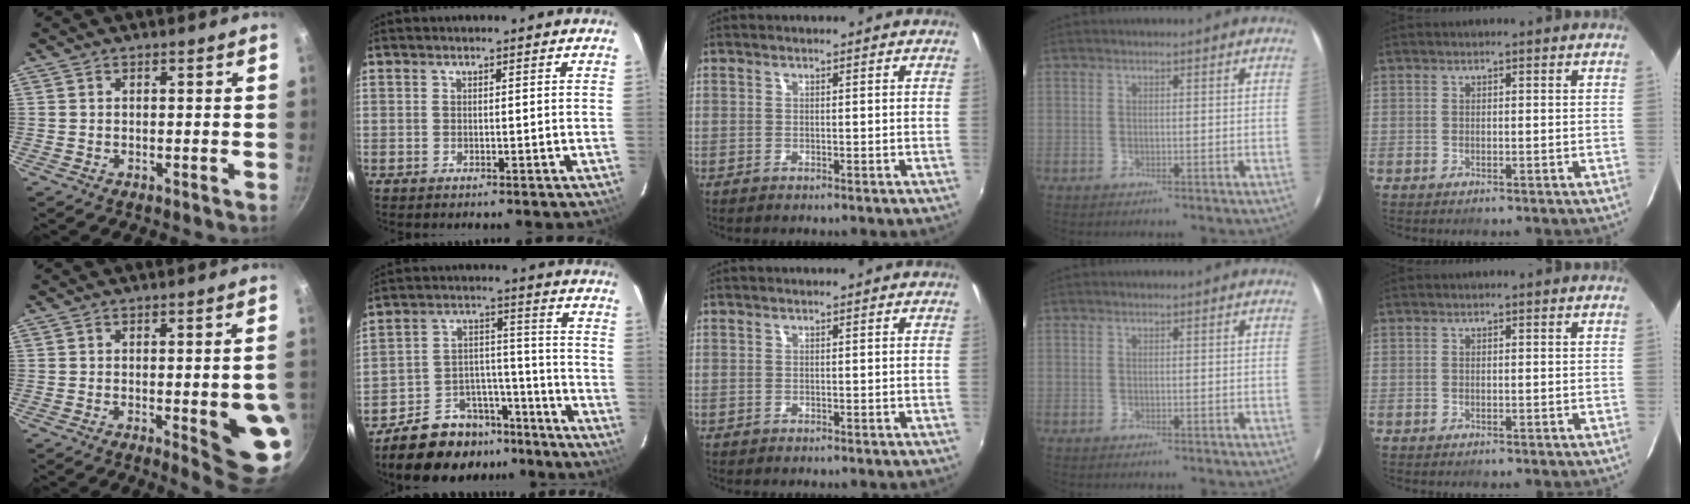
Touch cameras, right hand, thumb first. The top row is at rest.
{"thumb": {"total": 10.9, "force": [-2.3, 2.7, 10.3], "torque": [-0.099, 0.006, -0.023]}, "index": {"total": 14.0, "force": [-11.5, 7.2, 3.6], "torque": [-0.077, 0.052, -0.160]}}